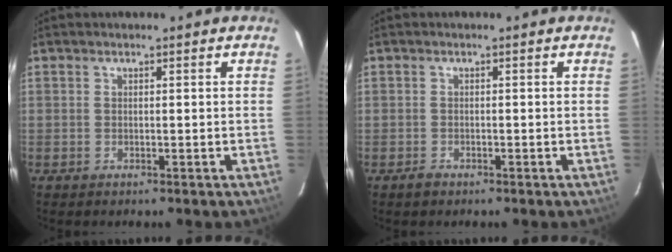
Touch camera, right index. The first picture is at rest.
{"total": 1.5, "force": [-1.0, 1.0, 0.3], "torque": [-0.008, 0.002, -0.017]}